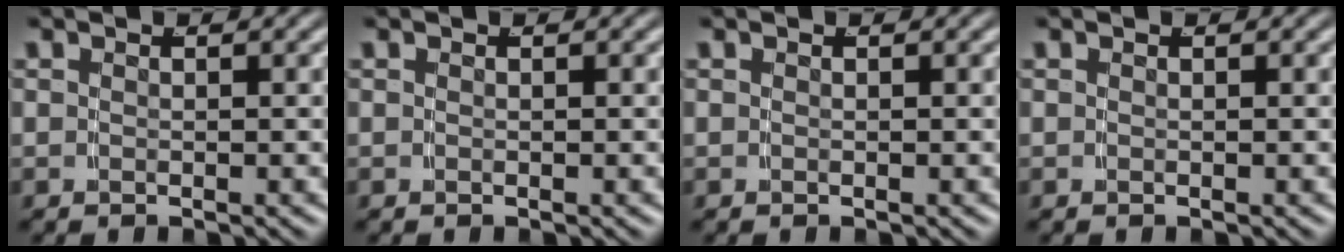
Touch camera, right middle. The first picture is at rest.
{"total": 0.0}
{"total": 0.0}
{"total": 0.0}